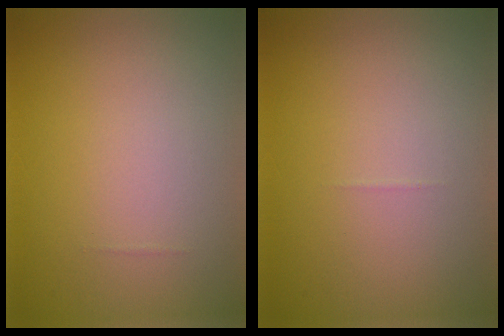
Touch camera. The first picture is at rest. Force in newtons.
{"total": 0.0}